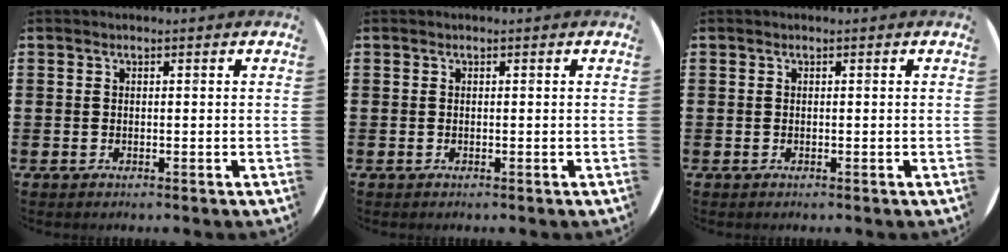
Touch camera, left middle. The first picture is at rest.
{"total": 0.0}
{"total": 0.0}